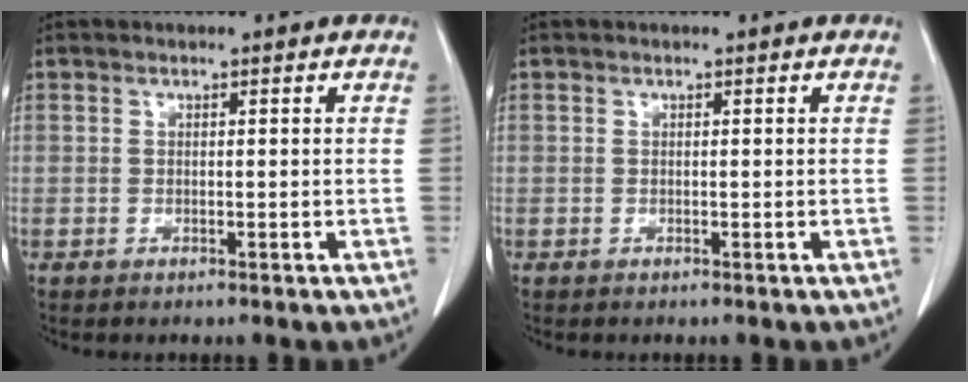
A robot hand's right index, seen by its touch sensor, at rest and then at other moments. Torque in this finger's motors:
{"motor_torque": [0.16, -0.10, 0.02, -0.01]}